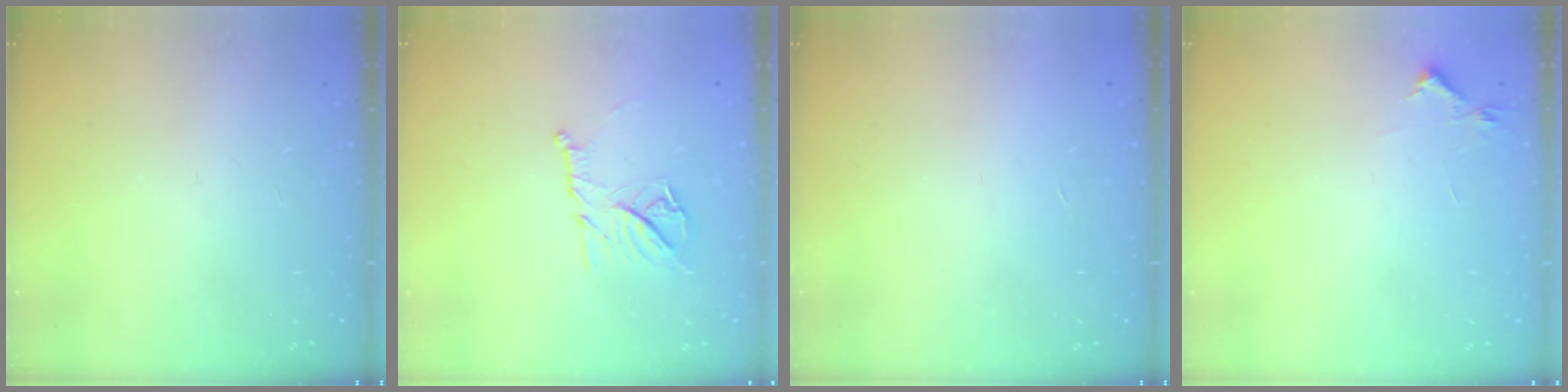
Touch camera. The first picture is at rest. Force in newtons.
{"total": 11.4, "press": 11.4, "slide": 0.6}
{"total": 1.7, "press": 1.7, "slide": 0.1}
{"total": 3.9, "press": 3.8, "slide": 0.6}